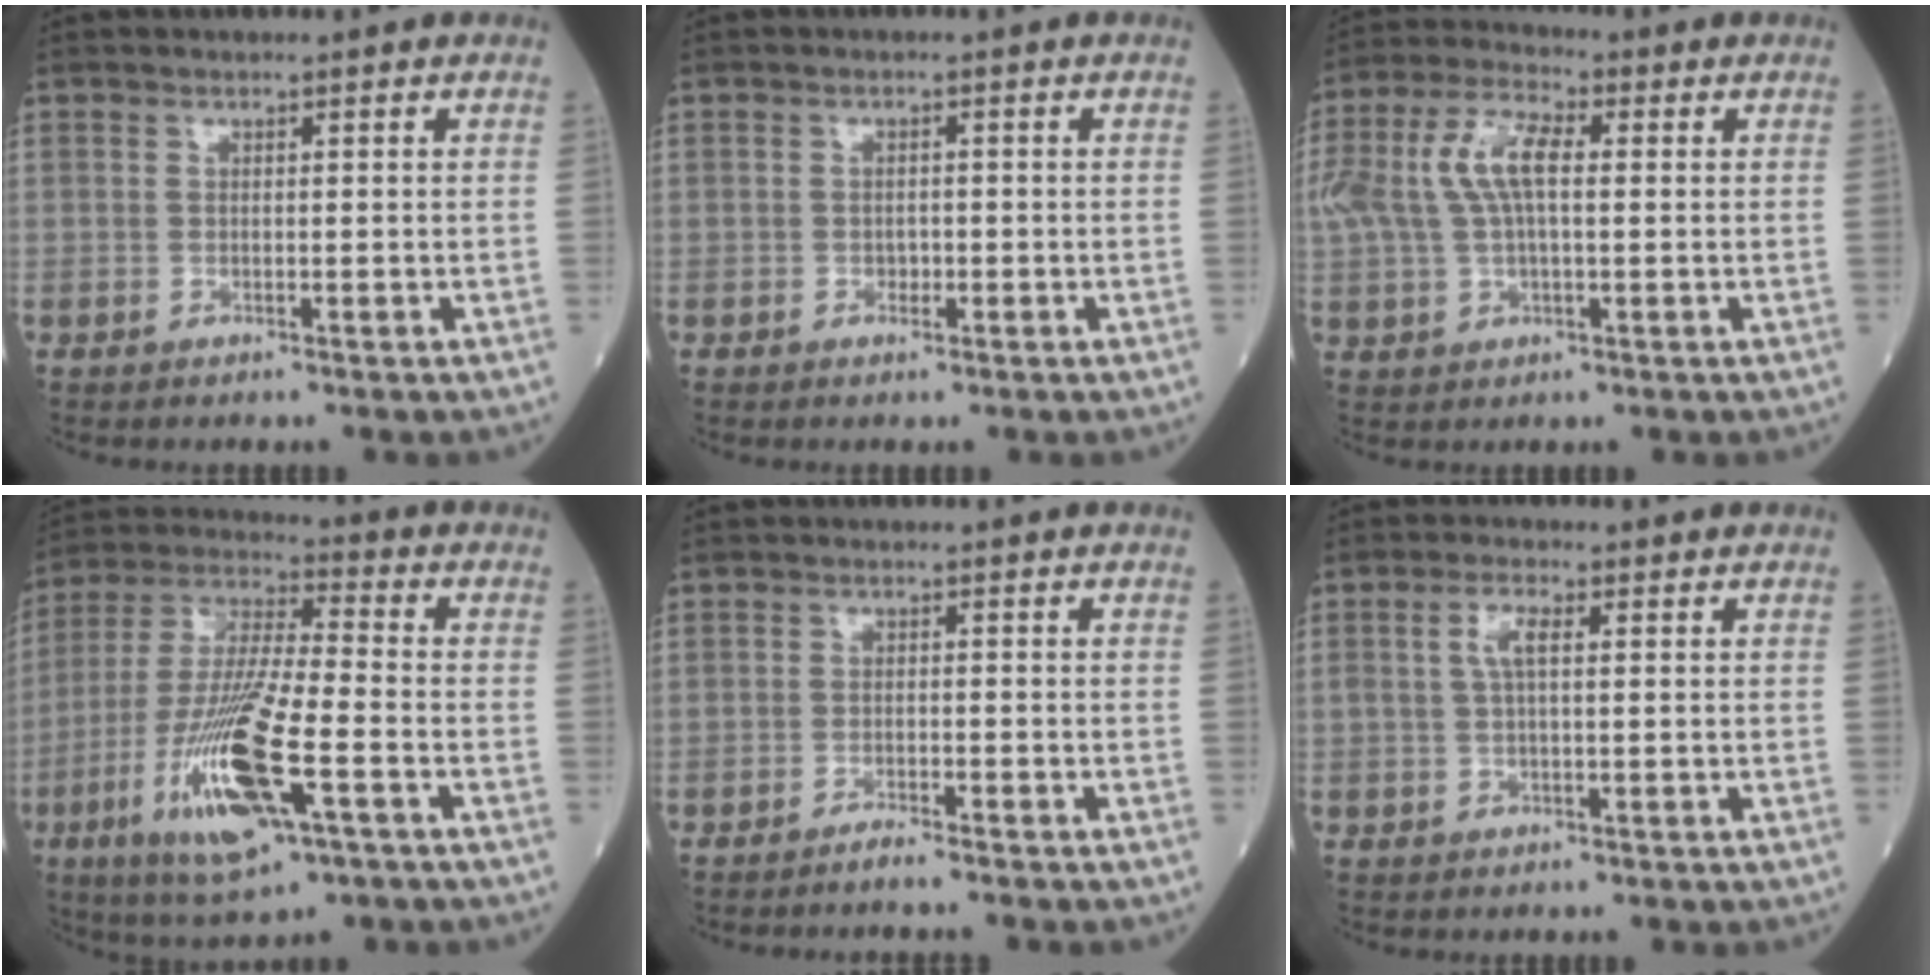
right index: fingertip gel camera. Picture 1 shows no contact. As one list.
[{"total": 1.2, "force": [-0.4, 0.9, 0.7], "torque": [-0.004, 0.003, -0.006]}, {"total": 10.4, "force": [1.8, 4.5, 9.2], "torque": [-0.210, 0.026, 0.034]}, {"total": 18.1, "force": [-6.8, 3.1, 16.5], "torque": [-0.344, -0.023, -0.121]}, {"total": 1.9, "force": [-1.7, -0.2, 0.7], "torque": [-0.015, -0.001, -0.029]}, {"total": 3.3, "force": [0.7, 1.0, 3.1], "torque": [-0.067, 0.010, 0.015]}]